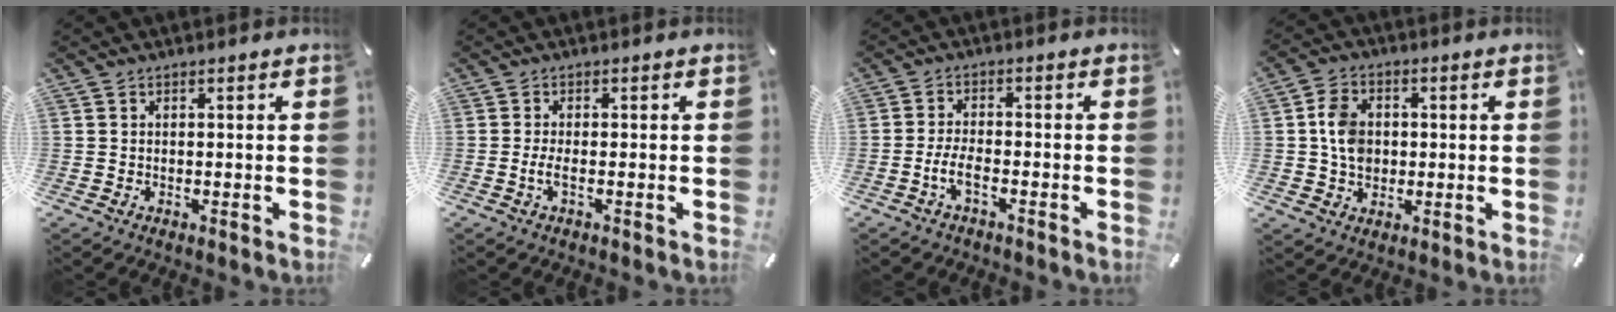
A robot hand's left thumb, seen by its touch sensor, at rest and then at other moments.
{"total": 2.7, "force": [-0.6, 0.7, 2.6], "torque": [-0.060, -0.006, -0.015]}
{"total": 4.8, "force": [-2.2, 1.8, 3.8], "torque": [-0.084, 0.005, -0.044]}
{"total": 7.1, "force": [0.2, 5.9, 3.9], "torque": [-0.068, 0.007, 0.005]}